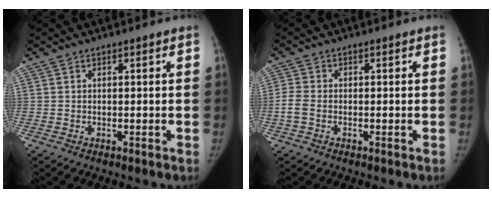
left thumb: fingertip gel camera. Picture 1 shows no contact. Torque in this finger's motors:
{"motor_torque": [0.13, -0.18, 0.68, 0.05, 0.14]}